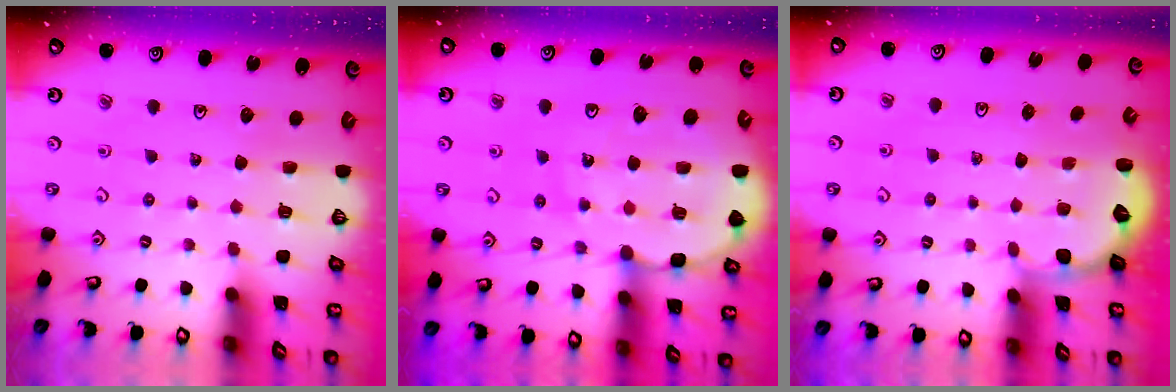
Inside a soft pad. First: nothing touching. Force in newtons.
{"total": 12.5, "press": 12.0, "slide": 3.3}
{"total": 2.9, "press": 2.6, "slide": 1.2}